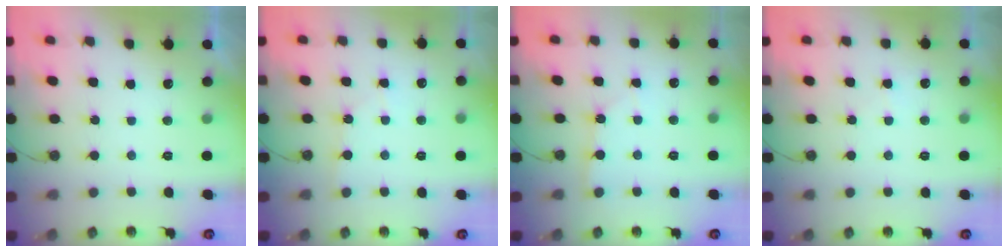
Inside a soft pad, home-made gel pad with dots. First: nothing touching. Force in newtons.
{"total": 2.6, "press": 2.6, "slide": 0.3}
{"total": 1.3, "press": 1.3, "slide": 0.2}
{"total": 2.8, "press": 2.8, "slide": 0.5}